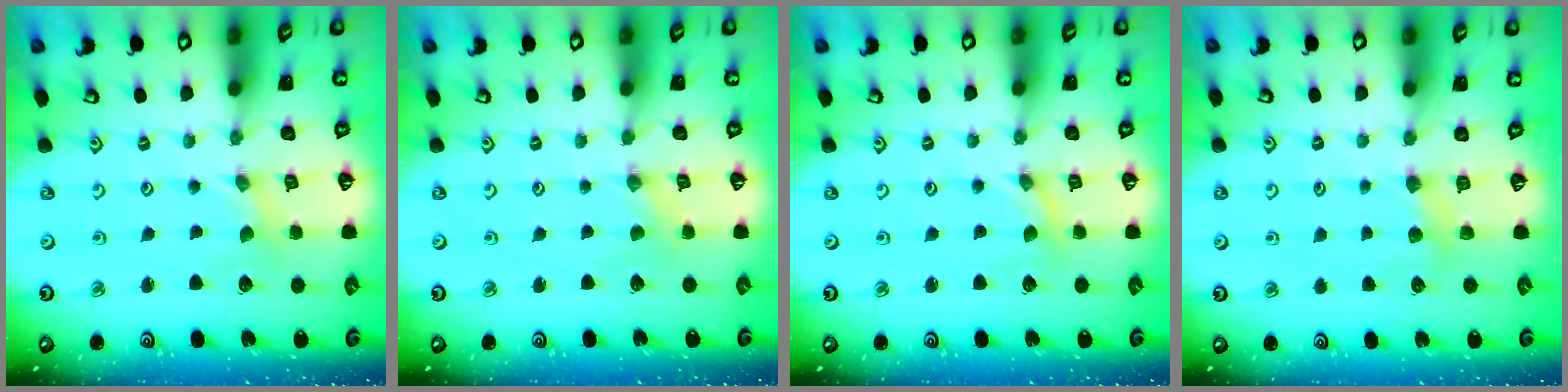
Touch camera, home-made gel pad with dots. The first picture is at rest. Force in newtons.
{"total": 0.0}
{"total": 0.6, "press": 0.5, "slide": 0.1}
{"total": 5.1, "press": 5.0, "slide": 0.7}